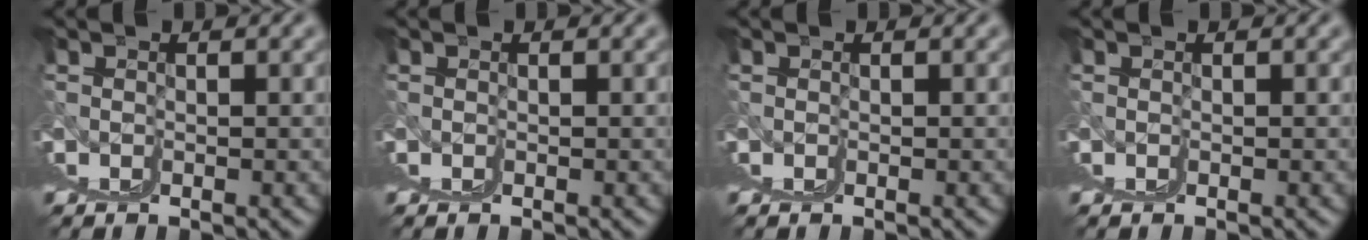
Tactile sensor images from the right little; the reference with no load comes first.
{"total": 0.0}
{"total": 0.0}
{"total": 0.0}